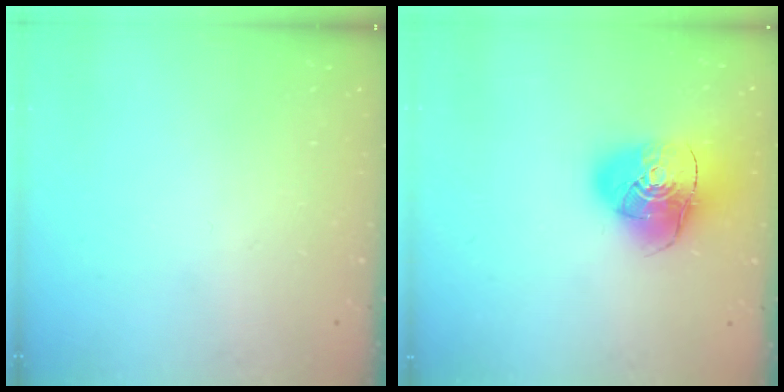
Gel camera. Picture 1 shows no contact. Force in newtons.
{"total": 15.6, "press": 15.4, "slide": 2.4}